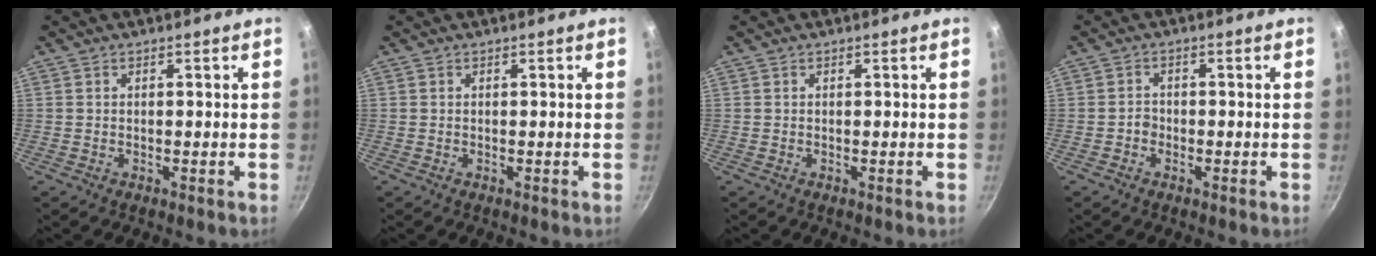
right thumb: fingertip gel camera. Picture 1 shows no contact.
{"total": 0.0}
{"total": 0.0}
{"total": 1.6, "force": [-0.7, 1.3, 0.5], "torque": [0.000, 0.009, -0.013]}